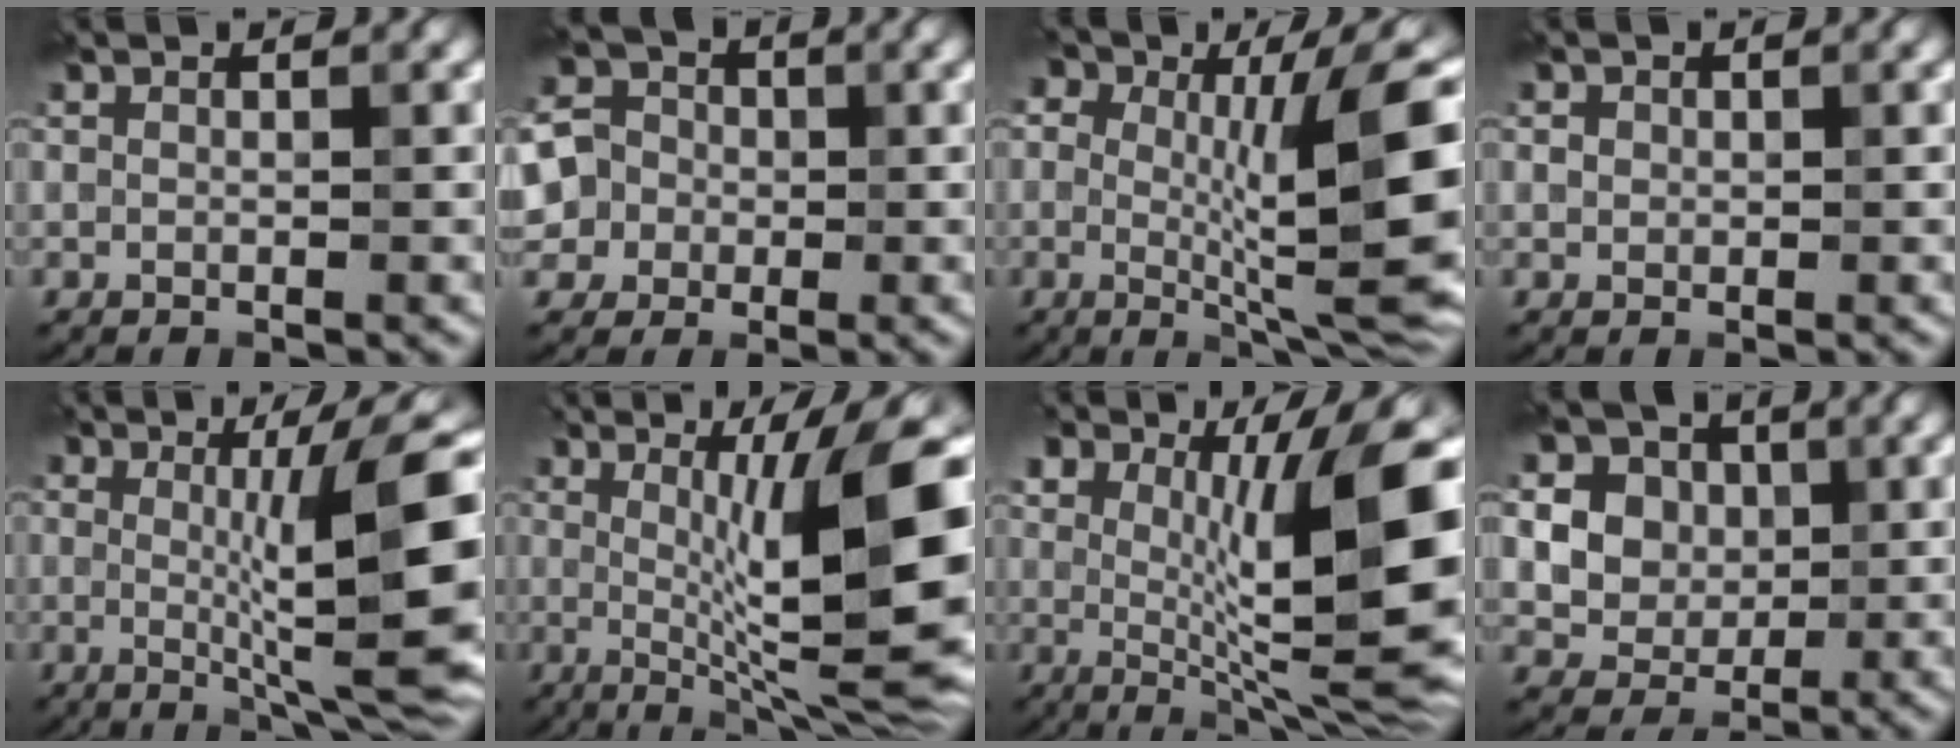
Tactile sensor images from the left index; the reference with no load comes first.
{"total": 7.3, "force": [-0.8, 6.8, 2.5], "torque": [-0.057, 0.020, -0.047]}
{"total": 13.2, "force": [0.9, 4.3, 12.5], "torque": [-0.177, -0.004, 0.010]}
{"total": 0.8, "force": [0.1, 0.7, 0.2], "torque": [0.001, -0.002, 0.001]}
{"total": 12.1, "force": [0.6, 2.3, 11.9], "torque": [-0.148, -0.002, 0.011]}
{"total": 12.3, "force": [0.8, 2.4, 12.0], "torque": [-0.162, 0.002, 0.015]}
{"total": 12.0, "force": [1.7, 3.5, 11.3], "torque": [-0.160, -0.004, 0.027]}
{"total": 11.0, "force": [3.3, 9.1, 5.1], "torque": [-0.102, 0.028, 0.041]}